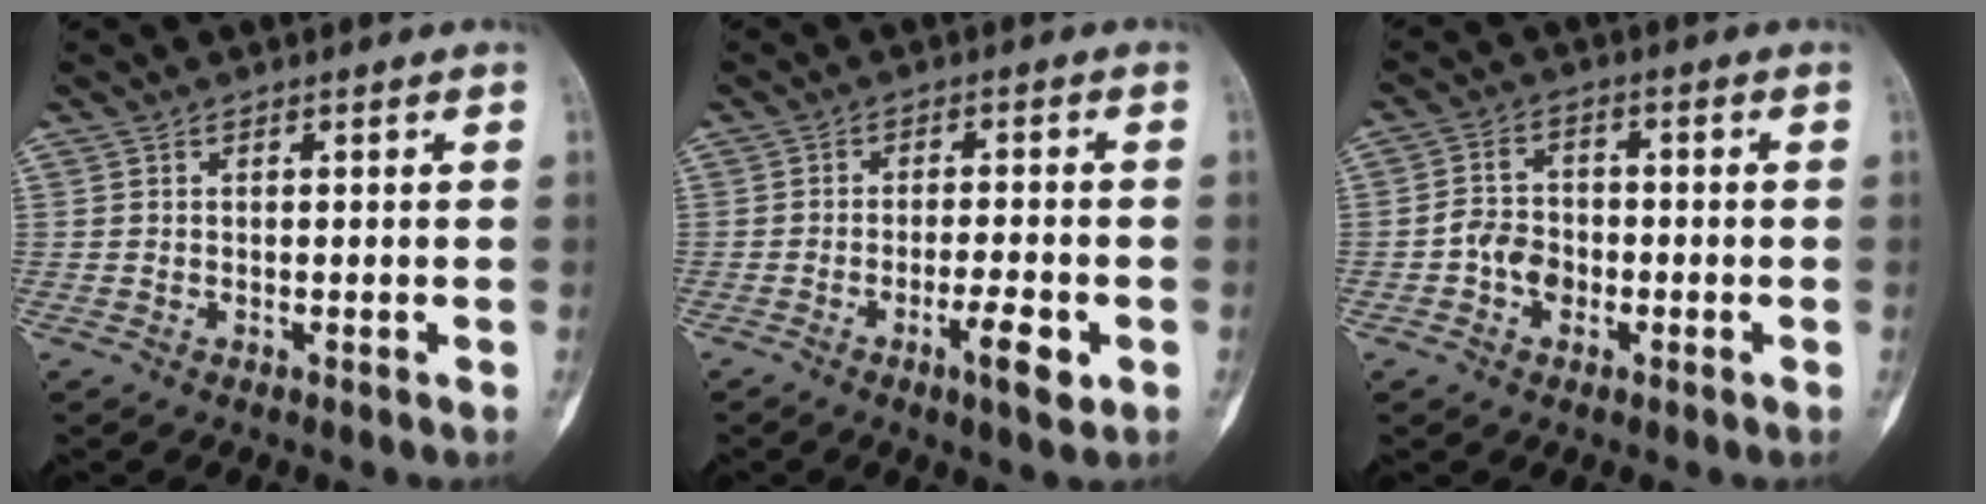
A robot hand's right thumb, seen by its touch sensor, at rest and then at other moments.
{"total": 6.2, "force": [-2.6, 1.3, 5.4], "torque": [-0.087, 0.007, -0.039]}
{"total": 5.3, "force": [-1.6, 4.2, 2.9], "torque": [-0.032, 0.021, -0.035]}